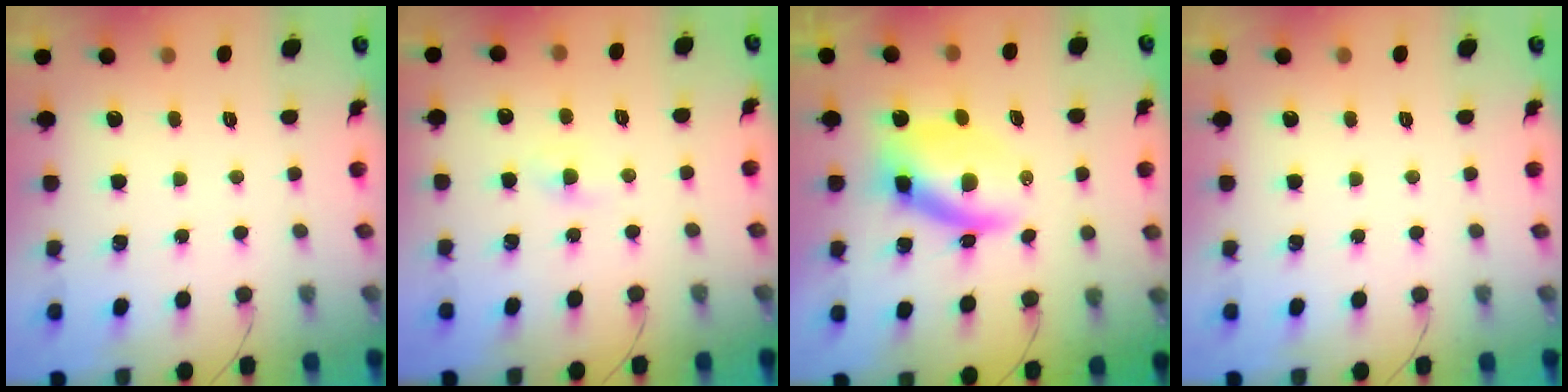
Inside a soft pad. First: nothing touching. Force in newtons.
{"total": 2.2, "press": 2.1, "slide": 0.8}
{"total": 7.6, "press": 7.4, "slide": 1.6}
{"total": 0.0}